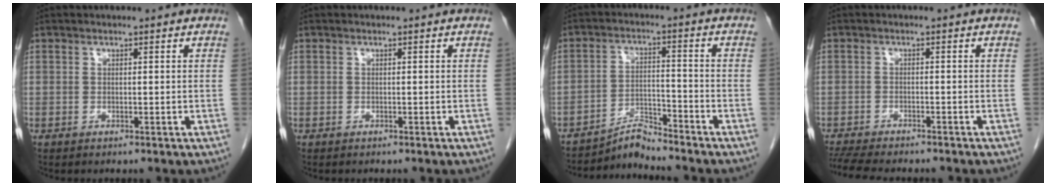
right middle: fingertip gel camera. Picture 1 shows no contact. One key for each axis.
{"total": 0.0}
{"total": 4.5, "fx": -4.5, "fy": -0.6, "fz": -0.2, "tx": 0.001, "ty": -0.006, "tz": -0.078}
{"total": 10.9, "fx": -9.6, "fy": 1.9, "fz": 4.8, "tx": -0.083, "ty": -0.014, "tz": -0.141}